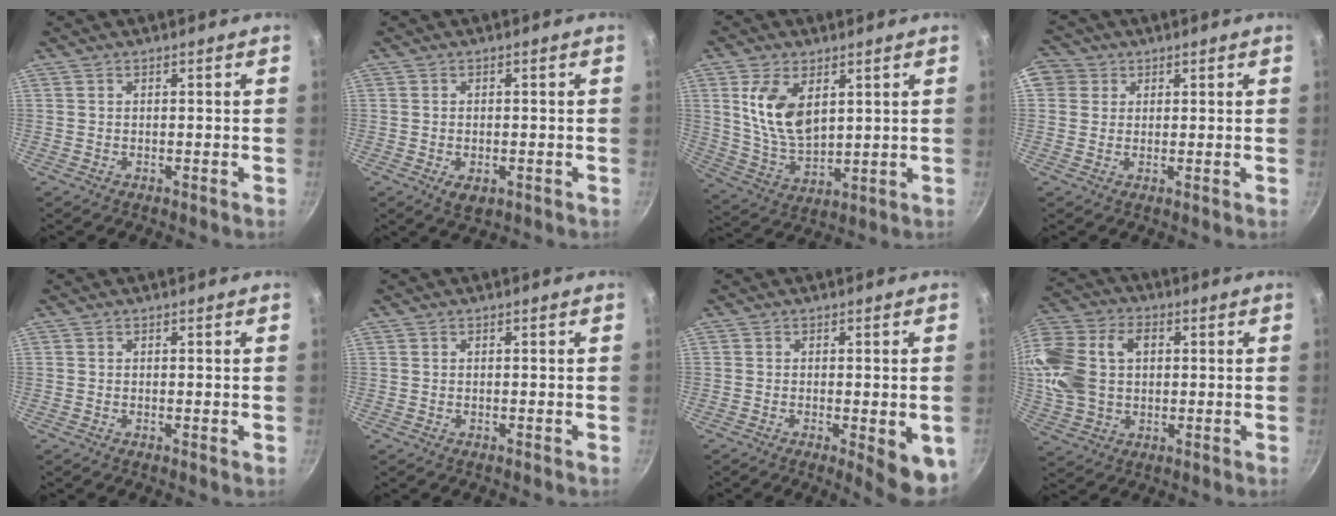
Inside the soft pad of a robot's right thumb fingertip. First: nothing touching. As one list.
[{"total": 3.3, "force": [-1.0, 2.0, 2.4], "torque": [-0.035, -0.006, -0.012]}, {"total": 11.7, "force": [3.8, 6.8, 8.7], "torque": [-0.154, -0.028, 0.084]}, {"total": 6.3, "force": [1.9, 5.7, 1.8], "torque": [-0.009, 0.007, 0.023]}, {"total": 0.0}, {"total": 0.0}, {"total": 7.9, "force": [-2.1, 2.4, 7.2], "torque": [-0.076, -0.004, -0.021]}, {"total": 18.5, "force": [2.7, 13.6, 12.2], "torque": [-0.250, 0.030, 0.044]}]